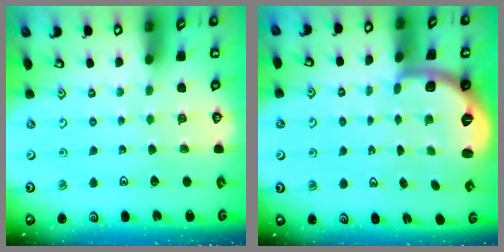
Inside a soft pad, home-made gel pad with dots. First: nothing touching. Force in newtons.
{"total": 2.1, "press": 1.9, "slide": 1.0}